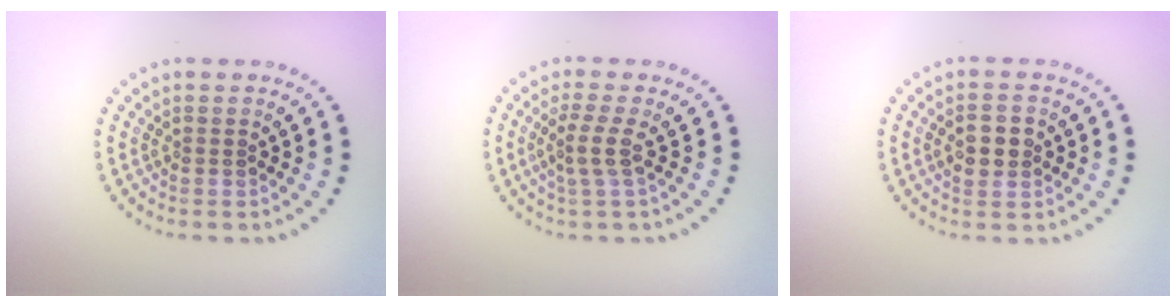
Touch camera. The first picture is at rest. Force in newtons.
{"total": 2.1, "press": 1.5, "slide": 1.5}
{"total": 2.9, "press": 2.9, "slide": 0.1}